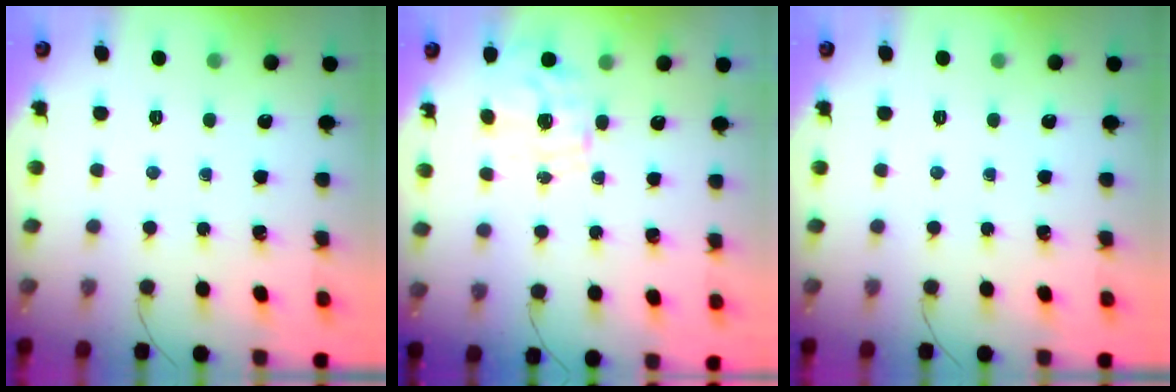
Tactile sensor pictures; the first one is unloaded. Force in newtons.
{"total": 1.5, "press": 1.3, "slide": 0.8}
{"total": 0.0}